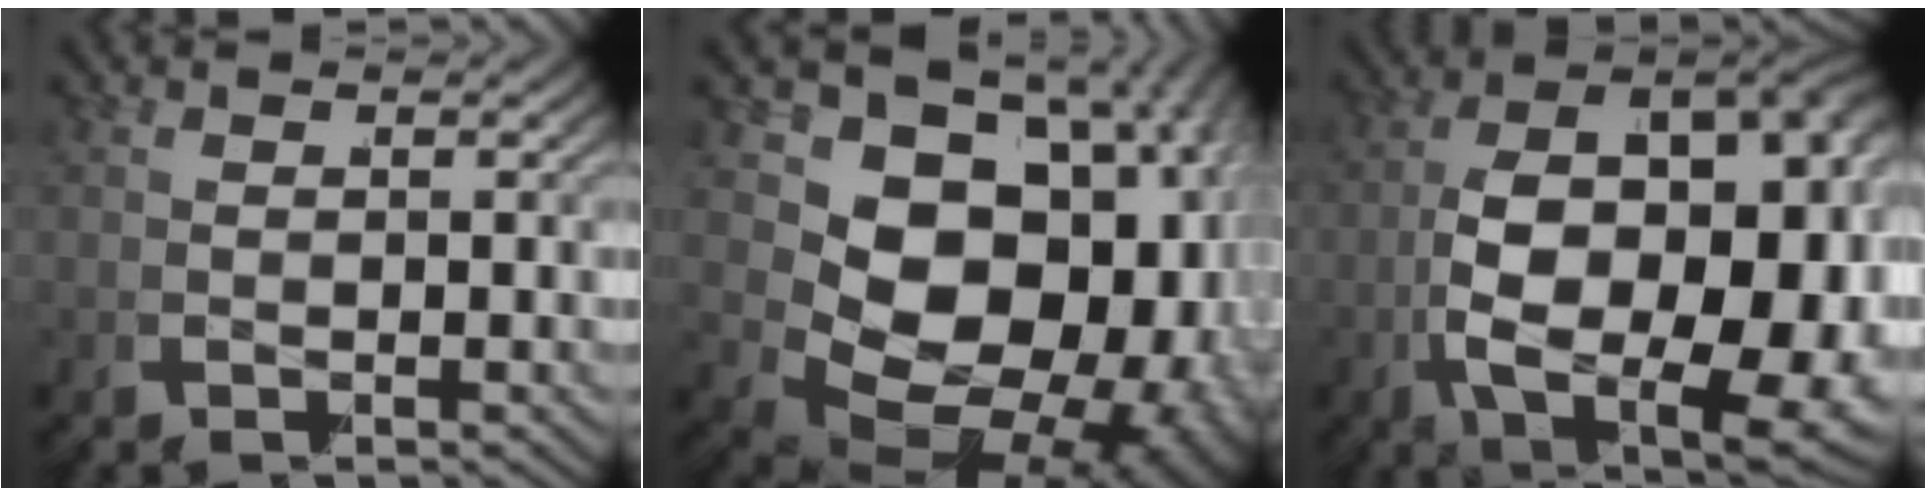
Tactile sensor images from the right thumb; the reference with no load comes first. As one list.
[{"total": 24.2, "force": [-1.4, 17.2, 17.0], "torque": [-0.308, -0.049, -0.001]}, {"total": 22.2, "force": [-3.0, 13.6, 17.3], "torque": [-0.313, -0.071, -0.018]}]